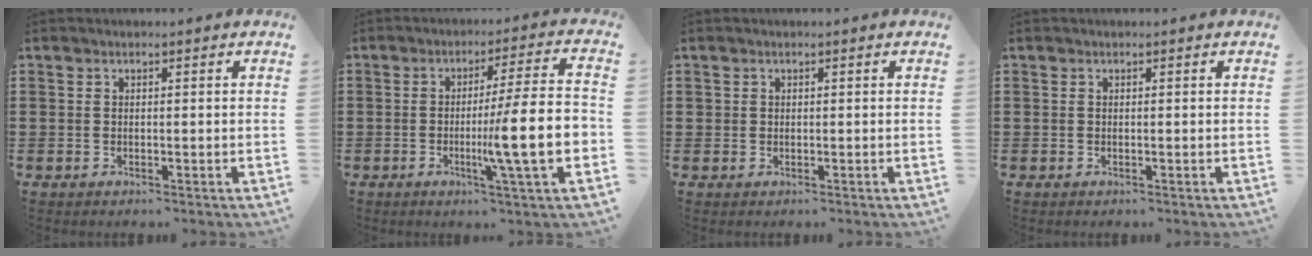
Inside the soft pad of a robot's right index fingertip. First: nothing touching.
{"total": 12.8, "force": [-2.6, 0.5, 12.6], "torque": [-0.202, -0.020, -0.055]}
{"total": 0.7, "force": [0.3, 0.6, 0.0], "torque": [-0.002, 0.004, 0.006]}
{"total": 0.0}